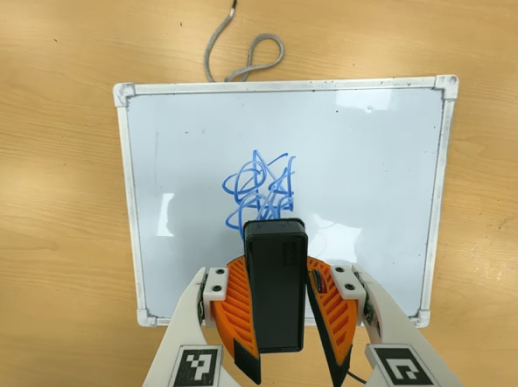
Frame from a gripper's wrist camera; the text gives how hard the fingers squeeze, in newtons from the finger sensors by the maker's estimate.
{"total": 8.8, "left": 8.9, "right": 8.7}